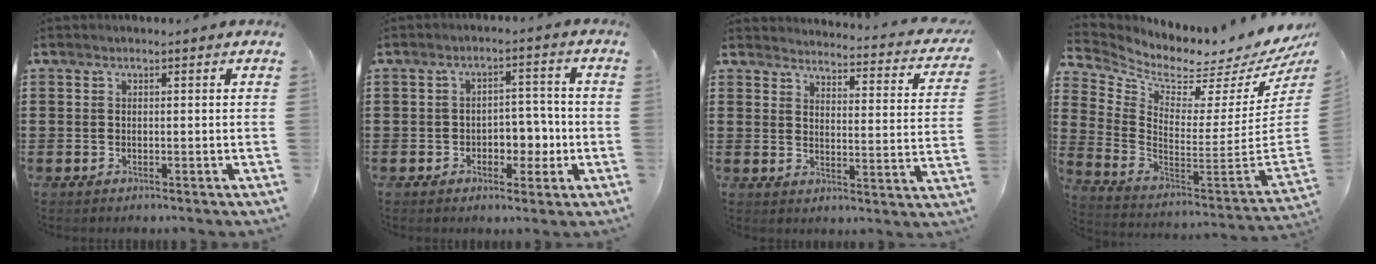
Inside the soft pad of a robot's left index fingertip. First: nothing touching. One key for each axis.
{"total": 4.6, "fx": -1.6, "fy": 3.3, "fz": 2.8, "tx": -0.043, "ty": 0.001, "tz": -0.037}
{"total": 2.9, "fx": 2.9, "fy": 0.0, "fz": 0.5, "tx": -0.024, "ty": -0.030, "tz": 0.041}
{"total": 1.7, "fx": 1.4, "fy": 0.7, "fz": 0.8, "tx": -0.030, "ty": -0.052, "tz": 0.013}